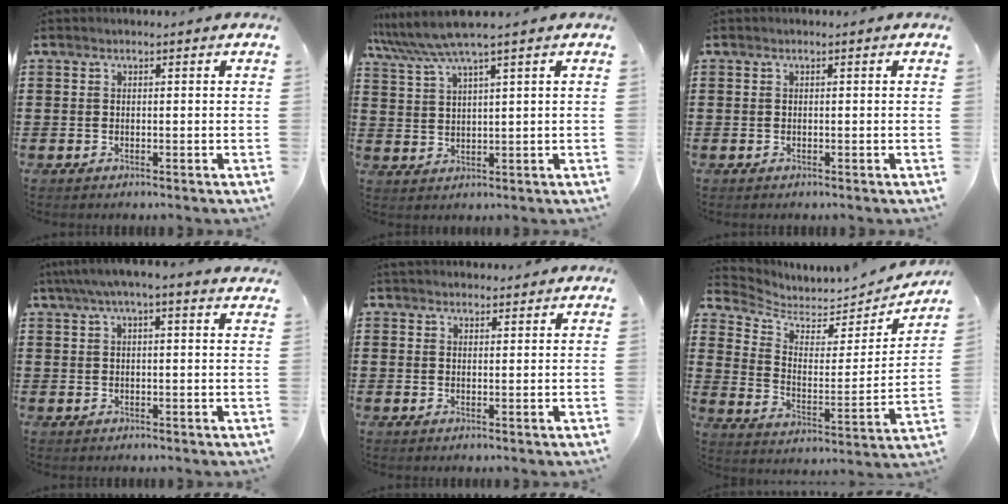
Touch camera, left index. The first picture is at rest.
{"total": 5.2, "force": [3.9, -0.1, 3.4], "torque": [-0.079, -0.011, 0.066]}
{"total": 0.0}
{"total": 3.3, "force": [2.3, 0.4, 2.3], "torque": [-0.050, 0.000, 0.041]}
{"total": 2.1, "force": [2.1, 0.5, 0.0], "torque": [-0.004, -0.003, 0.042]}
{"total": 4.7, "force": [4.4, 1.3, 1.3], "torque": [-0.054, -0.039, 0.073]}